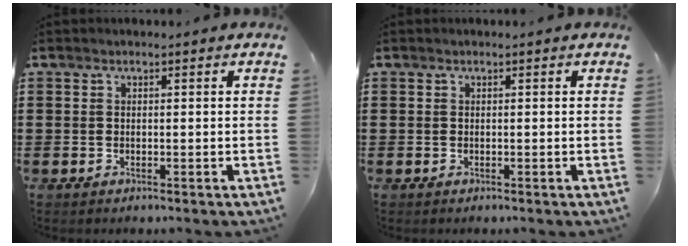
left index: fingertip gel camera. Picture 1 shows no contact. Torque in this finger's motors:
{"motor_torque": [-0.05, -0.03, 0.00, -0.01]}